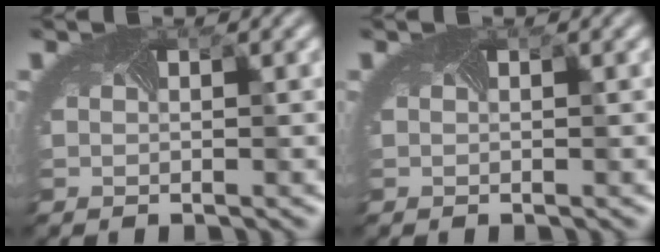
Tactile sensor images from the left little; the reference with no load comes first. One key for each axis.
{"total": 0.0}